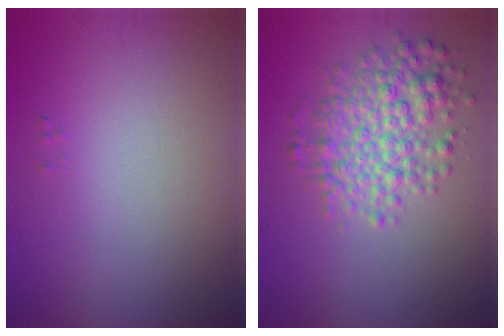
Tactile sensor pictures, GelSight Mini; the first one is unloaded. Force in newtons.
{"total": 5.1, "press": 5.1, "slide": 0.1}